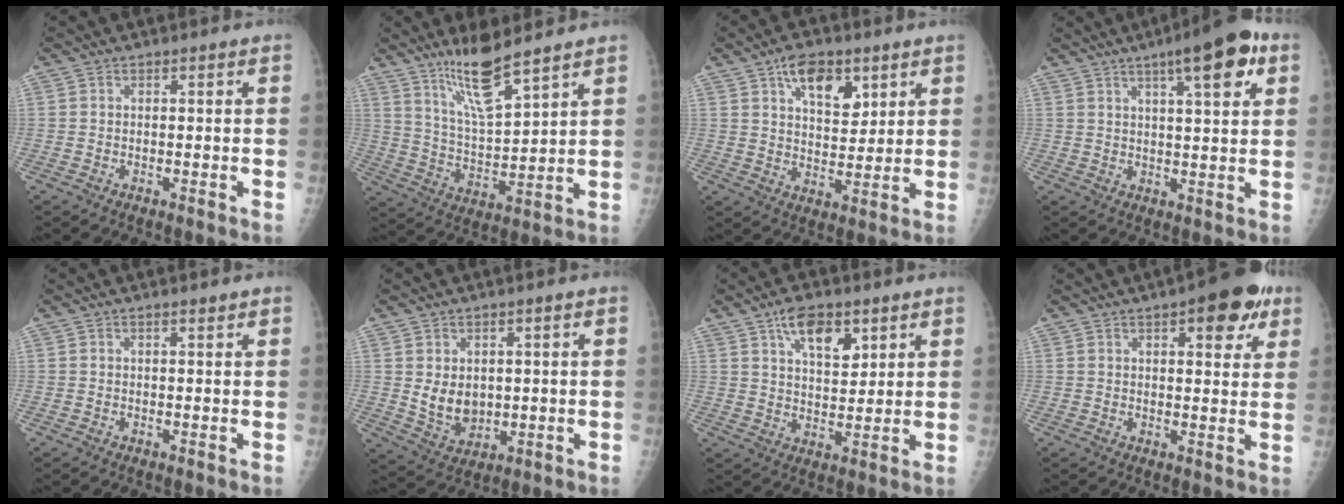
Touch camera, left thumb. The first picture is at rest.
{"total": 11.1, "force": [8.4, 1.6, 7.0], "torque": [-0.127, -0.062, 0.167]}
{"total": 9.7, "force": [5.0, 5.3, 6.4], "torque": [-0.073, -0.027, 0.083]}
{"total": 11.4, "force": [5.5, 2.5, 9.7], "torque": [-0.126, -0.007, 0.073]}
{"total": 0.5, "force": [0.4, 0.1, 0.3], "torque": [-0.003, -0.003, 0.007]}
{"total": 6.4, "force": [0.8, 4.8, 4.1], "torque": [-0.049, -0.017, 0.034]}
{"total": 8.8, "force": [4.8, 4.4, 6.0], "torque": [-0.075, -0.026, 0.082]}
{"total": 10.2, "force": [5.2, 3.9, 7.8], "torque": [-0.068, -0.014, 0.059]}